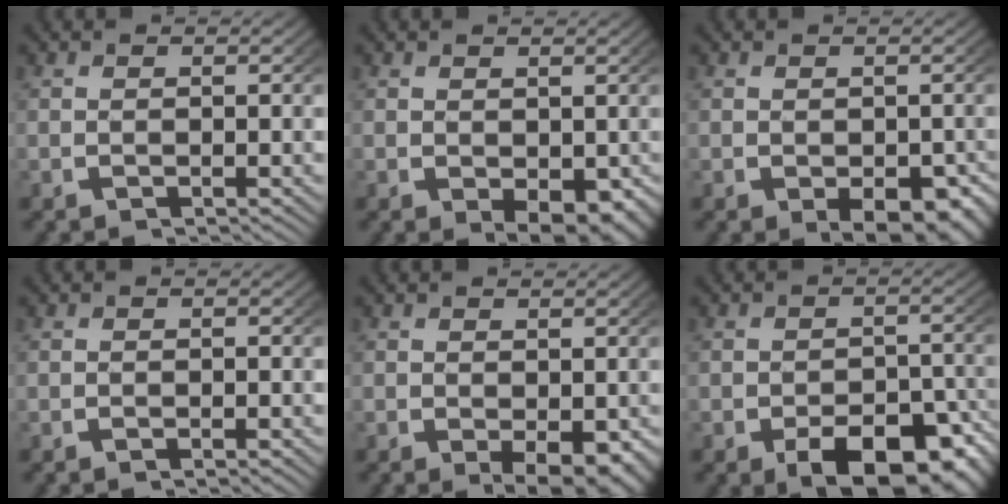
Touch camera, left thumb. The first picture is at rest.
{"total": 3.3, "force": [-0.4, 2.1, 2.5], "torque": [-0.040, -0.028, 0.014]}
{"total": 4.3, "force": [-1.3, 2.6, 3.2], "torque": [-0.047, -0.036, -0.002]}
{"total": 0.6, "force": [-0.3, 0.1, 0.5], "torque": [-0.007, 0.000, -0.006]}
{"total": 3.5, "force": [-0.7, 1.9, 2.8], "torque": [-0.046, -0.029, 0.007]}
{"total": 7.7, "force": [-3.7, 4.1, 5.3], "torque": [-0.072, -0.036, -0.044]}